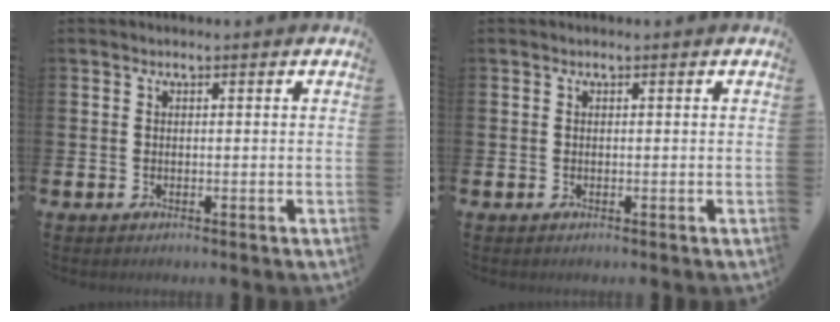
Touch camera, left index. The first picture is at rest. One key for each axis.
{"total": 0.0}